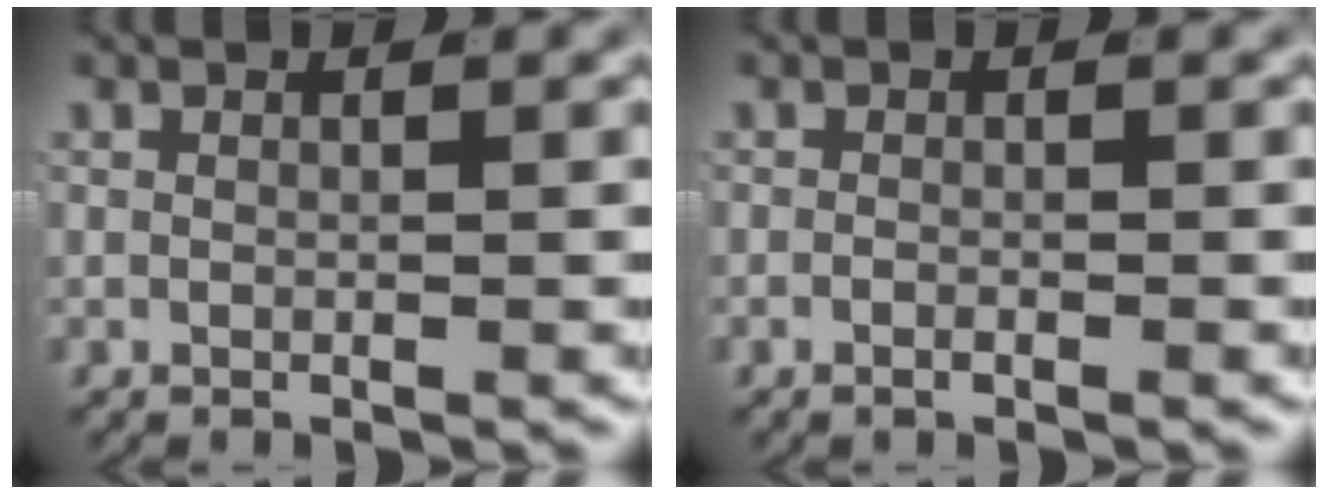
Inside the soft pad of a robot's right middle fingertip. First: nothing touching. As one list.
[{"total": 0.9, "force": [-0.7, 0.3, 0.4], "torque": [-0.013, 0.001, -0.015]}]